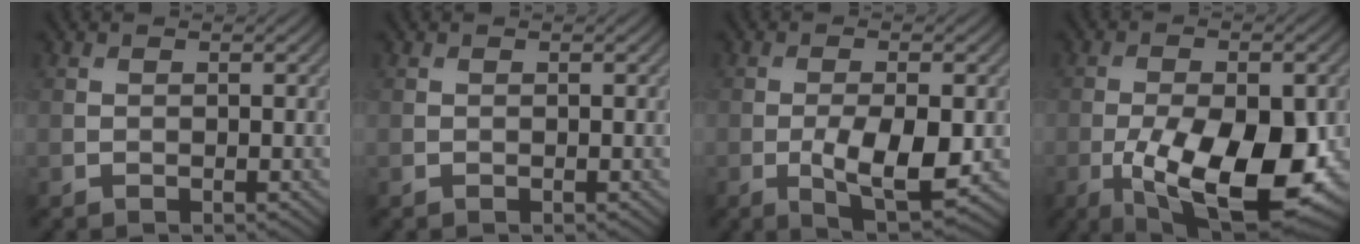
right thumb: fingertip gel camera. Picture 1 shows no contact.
{"total": 0.0}
{"total": 7.1, "force": [-1.5, 2.5, 6.5], "torque": [-0.118, -0.013, -0.019]}
{"total": 15.3, "force": [-4.8, 6.7, 12.9], "torque": [-0.218, -0.030, -0.069]}